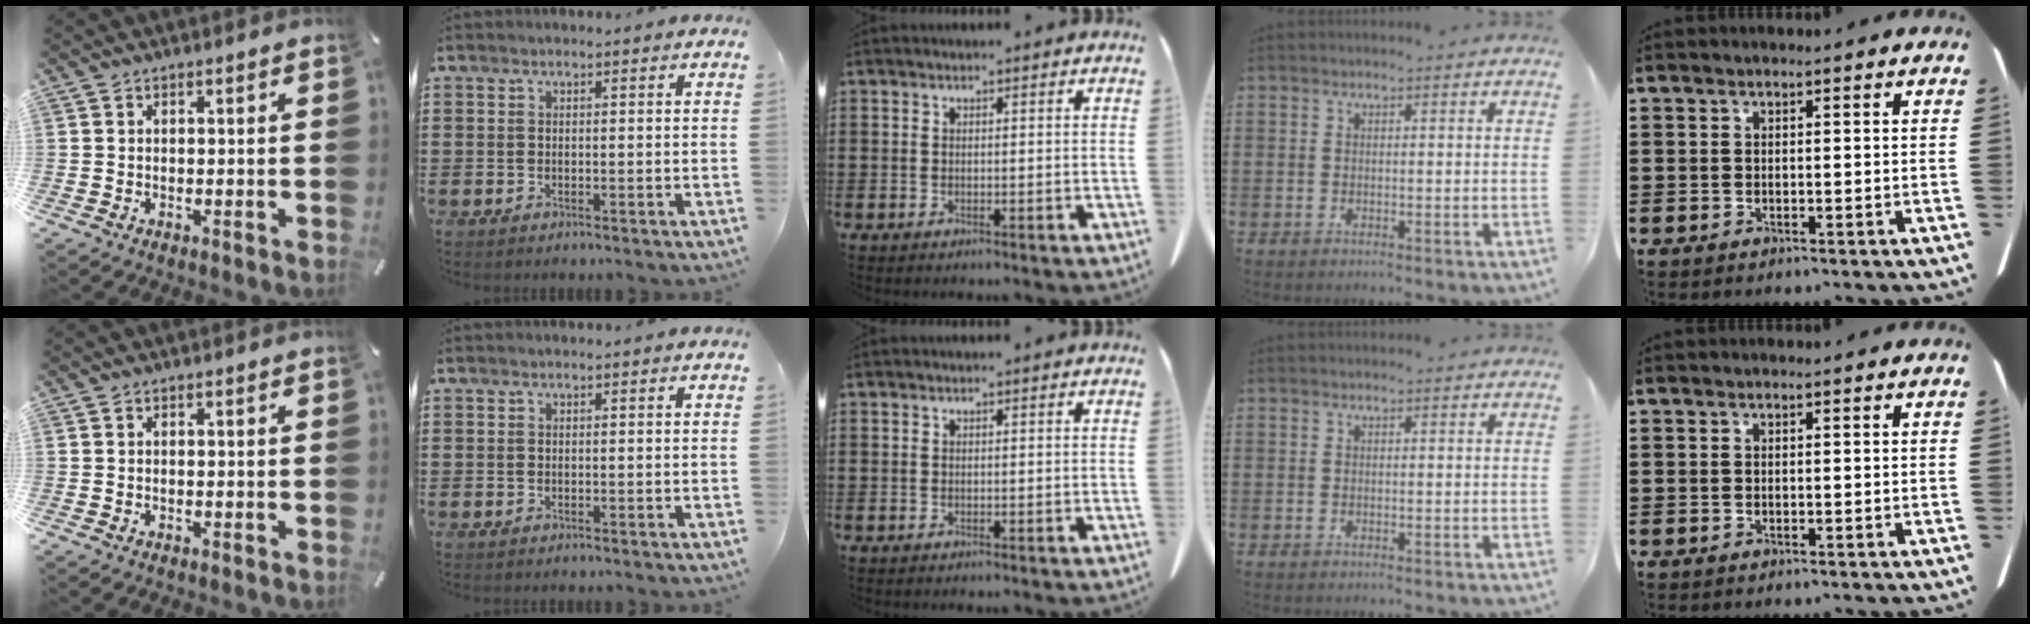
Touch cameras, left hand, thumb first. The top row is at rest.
{}